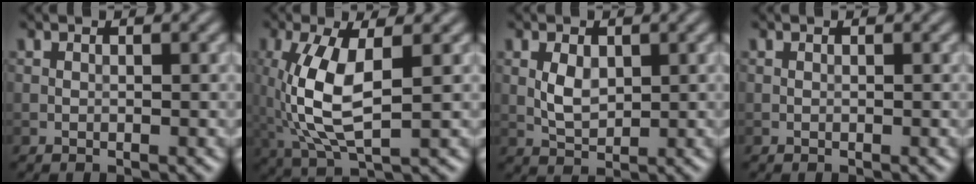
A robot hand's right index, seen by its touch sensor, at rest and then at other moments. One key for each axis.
{"total": 7.4, "fx": 0.3, "fy": 2.9, "fz": 6.8, "tx": -0.158, "ty": -0.006, "tz": 0.010}
{"total": 2.4, "fx": 0.4, "fy": 1.6, "fz": 1.8, "tx": -0.038, "ty": -0.001, "tz": 0.011}
{"total": 0.0}